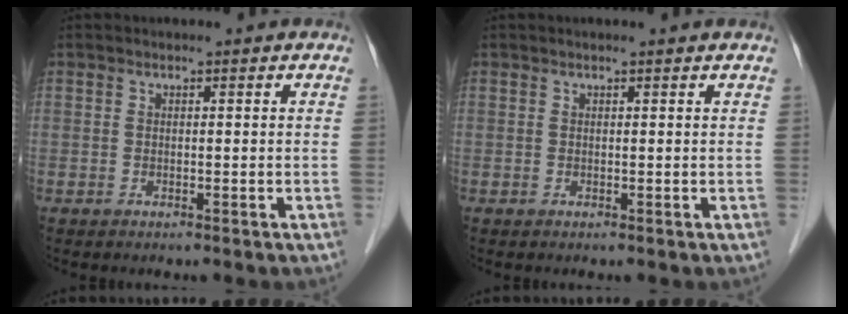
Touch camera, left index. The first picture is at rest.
{"total": 1.2, "force": [1.1, -0.1, 0.4], "torque": [-0.012, 0.007, 0.013]}